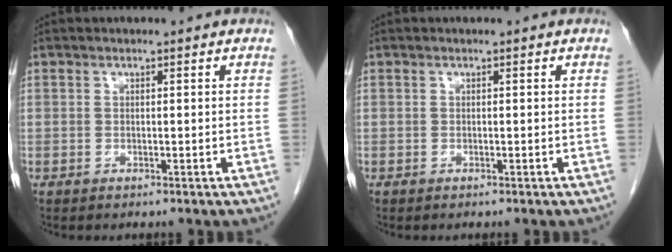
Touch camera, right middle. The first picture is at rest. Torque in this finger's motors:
{"motor_torque": [-0.39, -0.03, -0.10, -0.01]}